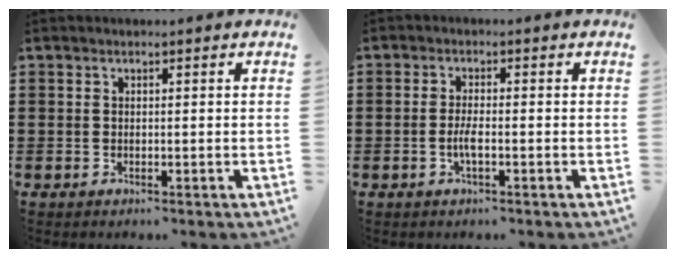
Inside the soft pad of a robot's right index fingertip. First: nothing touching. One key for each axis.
{"total": 2.7, "fx": -0.9, "fy": 0.5, "fz": 2.5, "tx": -0.058, "ty": -0.003, "tz": -0.021}